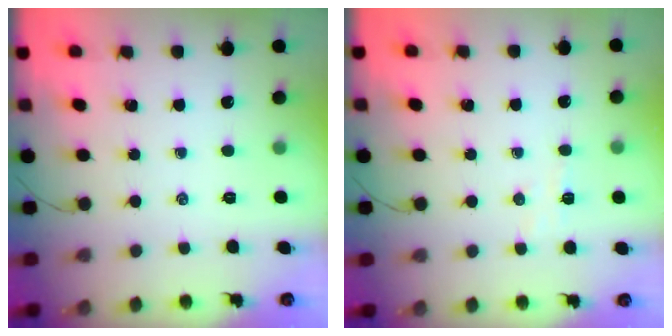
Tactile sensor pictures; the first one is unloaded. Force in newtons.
{"total": 3.8, "press": 3.6, "slide": 1.1}